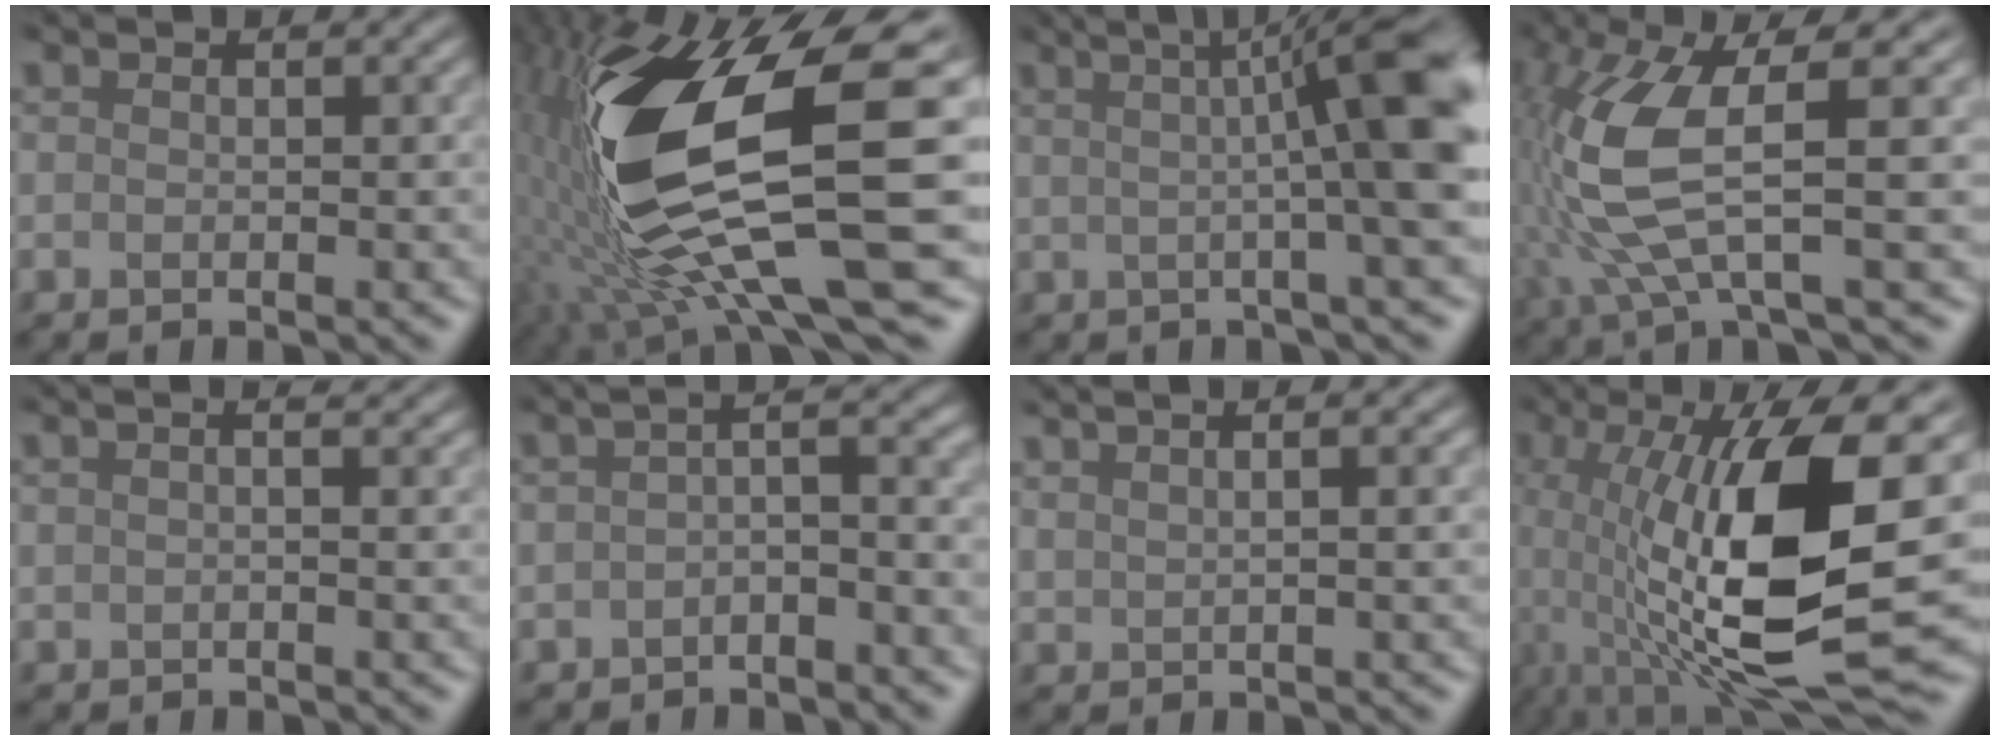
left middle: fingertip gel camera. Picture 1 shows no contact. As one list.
[{"total": 15.0, "force": [2.4, 5.8, 13.6], "torque": [-0.280, -0.026, 0.055]}, {"total": 7.7, "force": [1.9, 0.7, 7.5], "torque": [-0.084, 0.006, 0.024]}, {"total": 8.2, "force": [1.1, 2.4, 7.7], "torque": [-0.193, -0.009, 0.016]}, {"total": 0.8, "force": [0.8, -0.1, -0.2], "torque": [0.015, -0.007, 0.007]}, {"total": 1.3, "force": [-0.6, 0.4, 1.2], "torque": [-0.017, 0.005, -0.016]}, {"total": 3.8, "force": [2.9, 1.7, 1.9], "torque": [0.023, 0.018, 0.004]}, {"total": 14.3, "force": [2.2, 4.7, 13.4], "torque": [-0.267, -0.013, 0.047]}]